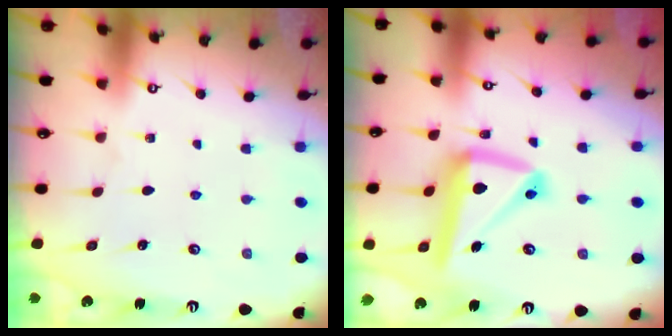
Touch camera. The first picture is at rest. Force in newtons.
{"total": 14.5, "press": 14.3, "slide": 1.9}